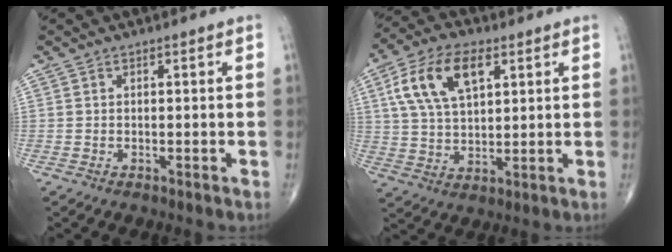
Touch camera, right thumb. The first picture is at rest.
{"total": 13.6, "force": [5.1, 7.2, 10.3], "torque": [-0.189, 0.000, 0.096]}